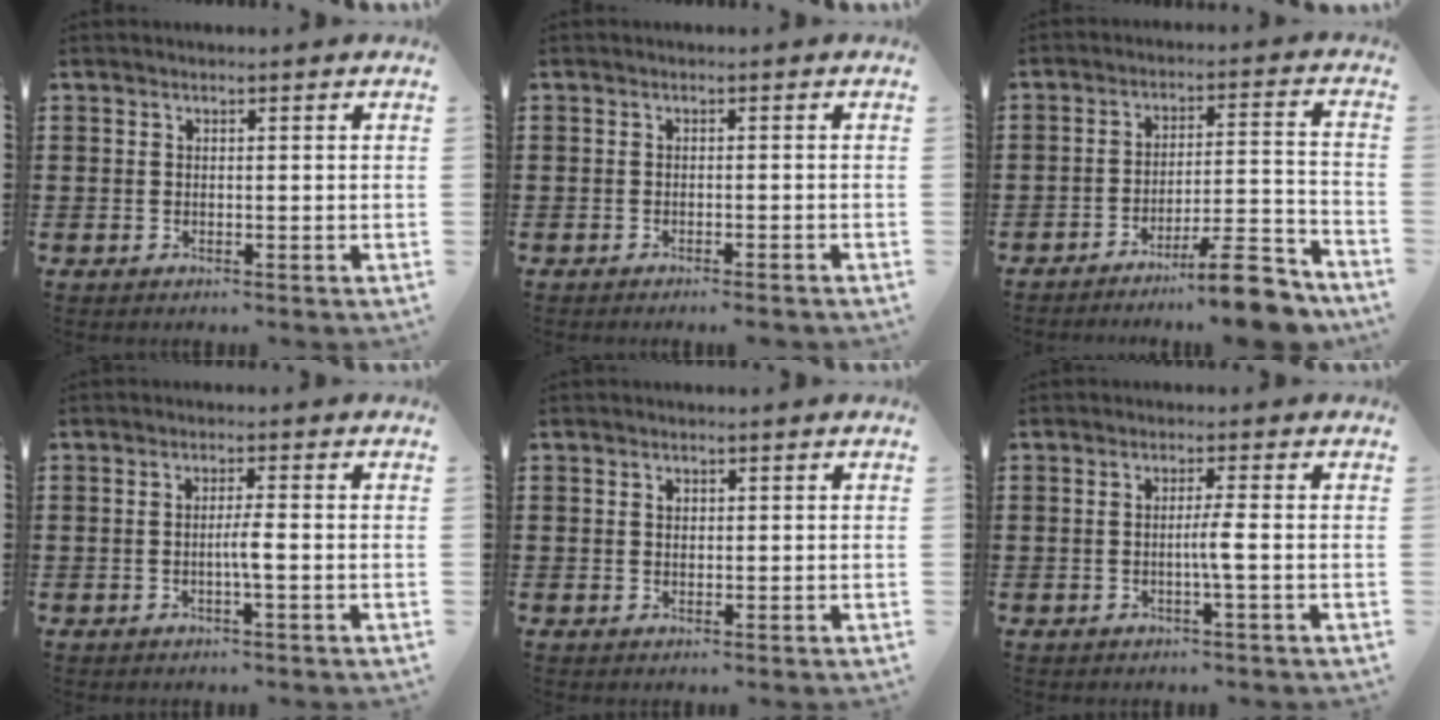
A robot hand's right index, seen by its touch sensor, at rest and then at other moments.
{"total": 1.0, "force": [-0.8, -0.3, 0.4], "torque": [-0.009, -0.005, -0.015]}
{"total": 10.5, "force": [-8.7, 0.7, 5.9], "torque": [-0.079, 0.025, -0.160]}
{"total": 2.5, "force": [-0.7, 0.0, 2.4], "torque": [-0.044, -0.001, -0.014]}
{"total": 0.9, "force": [0.3, 0.6, 0.5], "torque": [-0.013, 0.004, 0.005]}
{"total": 2.6, "force": [-0.6, -0.4, 2.5], "torque": [-0.052, -0.009, -0.016]}